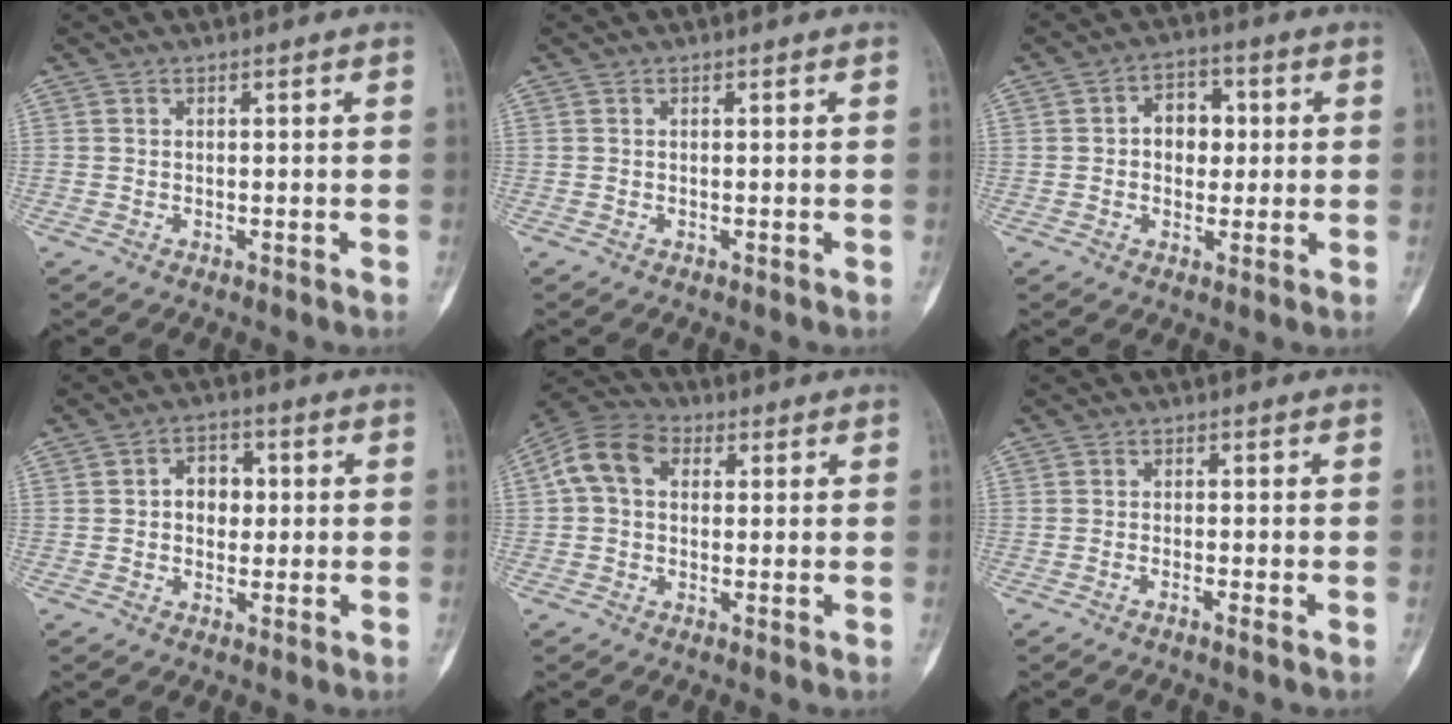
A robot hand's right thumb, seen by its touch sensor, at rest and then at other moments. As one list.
[{"total": 0.0}, {"total": 6.6, "force": [0.7, 4.9, 4.4], "torque": [-0.030, 0.009, 0.003]}, {"total": 5.3, "force": [0.4, 4.1, 3.4], "torque": [-0.023, 0.009, 0.000]}, {"total": 9.0, "force": [1.7, 6.6, 5.8], "torque": [-0.104, 0.029, 0.022]}, {"total": 1.1, "force": [-0.7, -0.2, 0.8], "torque": [-0.022, 0.002, -0.016]}]